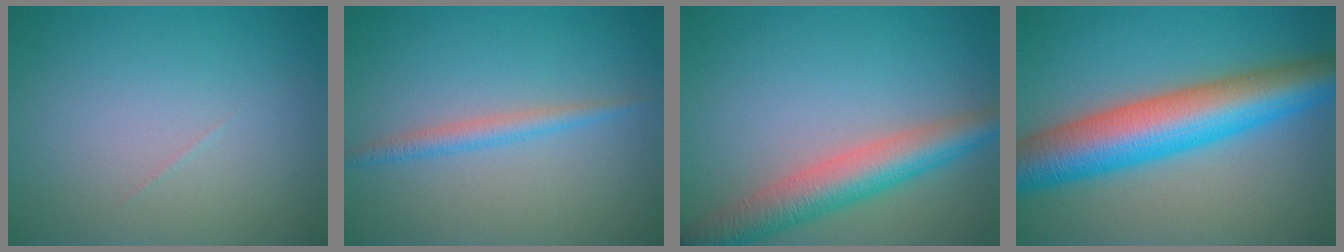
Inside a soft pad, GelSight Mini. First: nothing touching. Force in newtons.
{"total": 1.8, "press": 1.8, "slide": 0.1}
{"total": 5.8, "press": 5.8, "slide": 0.2}
{"total": 10.5, "press": 10.5, "slide": 0.2}